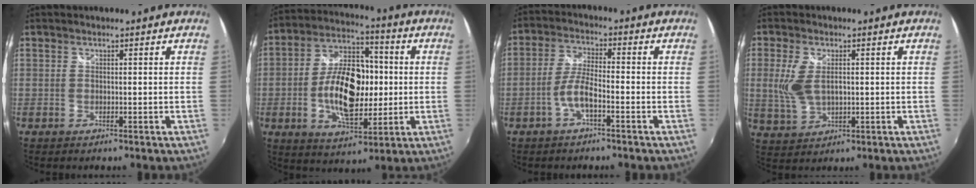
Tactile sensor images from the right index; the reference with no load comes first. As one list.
[{"total": 15.9, "force": [-1.4, 8.8, 13.1], "torque": [-0.245, 0.013, -0.021]}, {"total": 5.1, "force": [-2.6, 1.2, 4.3], "torque": [-0.093, 0.006, -0.049]}, {"total": 6.9, "force": [0.6, 3.8, 5.8], "torque": [-0.130, 0.000, 0.016]}]